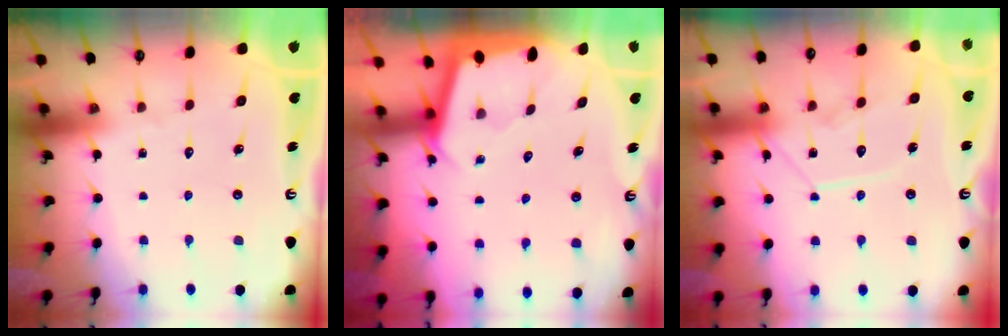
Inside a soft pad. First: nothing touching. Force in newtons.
{"total": 1.6, "press": 1.6, "slide": 0.1}
{"total": 11.4, "press": 11.4, "slide": 0.7}